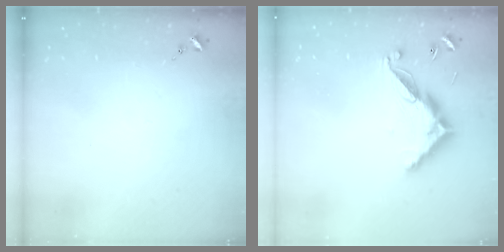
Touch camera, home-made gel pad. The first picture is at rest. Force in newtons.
{"total": 12.2, "press": 12.1, "slide": 0.3}